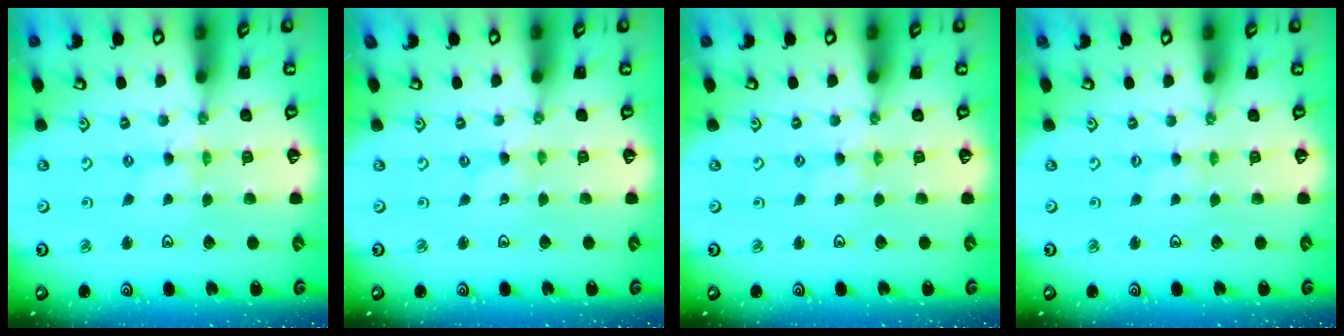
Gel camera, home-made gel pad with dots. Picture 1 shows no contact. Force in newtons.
{"total": 0.0}
{"total": 2.1, "press": 2.1, "slide": 0.4}
{"total": 0.0}